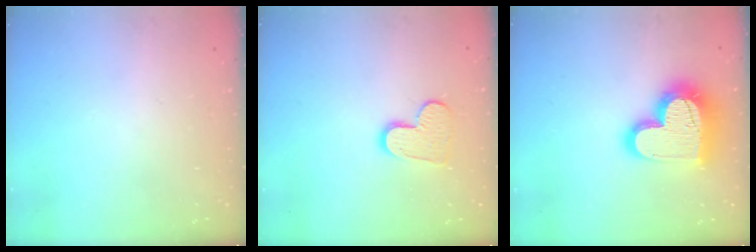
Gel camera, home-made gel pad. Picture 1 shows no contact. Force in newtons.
{"total": 9.4, "press": 9.4, "slide": 0.6}
{"total": 21.0, "press": 21.0, "slide": 1.7}